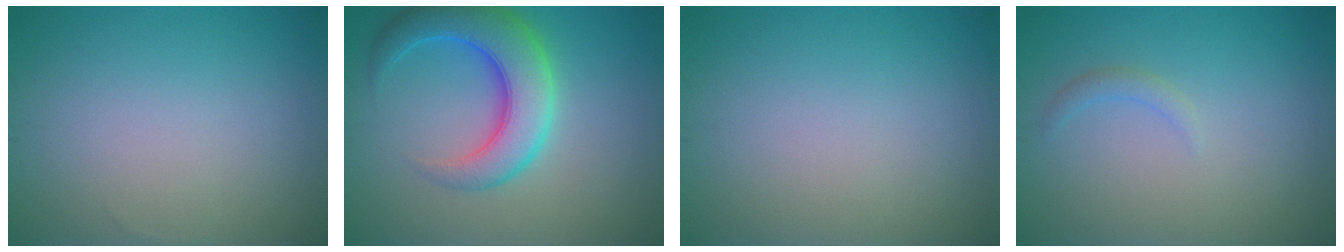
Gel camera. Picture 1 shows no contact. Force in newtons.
{"total": 7.4, "press": 7.4, "slide": 0.3}
{"total": 0.0}
{"total": 1.0, "press": 1.0, "slide": 0.2}